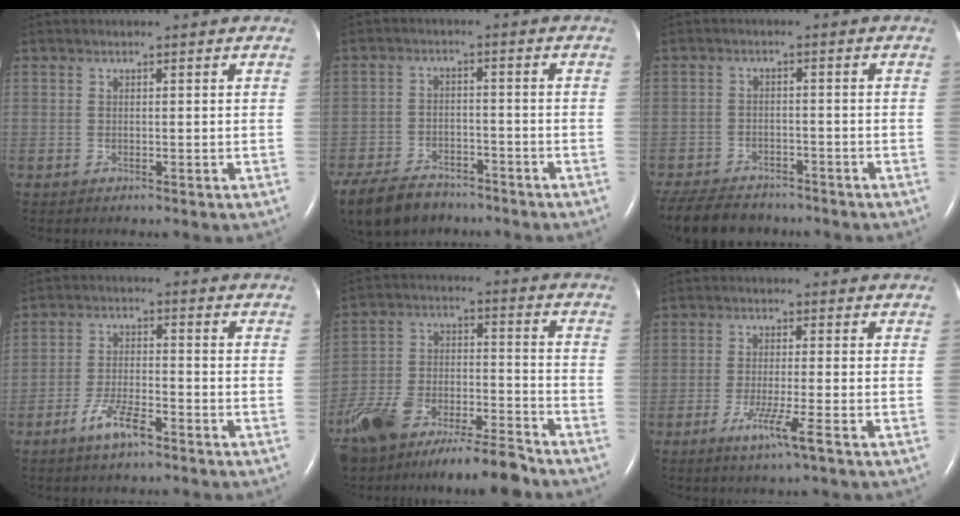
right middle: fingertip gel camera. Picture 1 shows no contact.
{"total": 12.8, "force": [-9.9, 6.3, 5.2], "torque": [-0.118, -0.014, -0.157]}
{"total": 11.7, "force": [-9.9, 4.4, 4.5], "torque": [-0.096, -0.013, -0.147]}
{"total": 5.8, "force": [-3.8, 1.3, 4.2], "torque": [-0.086, -0.002, -0.069]}
{"total": 16.3, "force": [-13.4, 3.7, 8.6], "torque": [-0.177, 0.003, -0.243]}
{"total": 5.1, "force": [-2.7, -0.5, 4.3], "torque": [-0.082, -0.014, -0.050]}